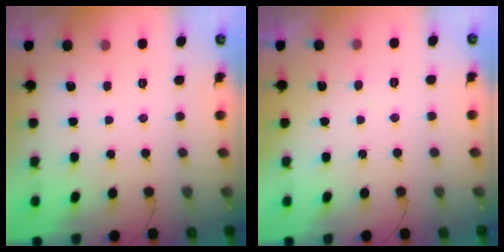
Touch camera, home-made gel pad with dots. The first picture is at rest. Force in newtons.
{"total": 2.4, "press": 2.4, "slide": 0.2}